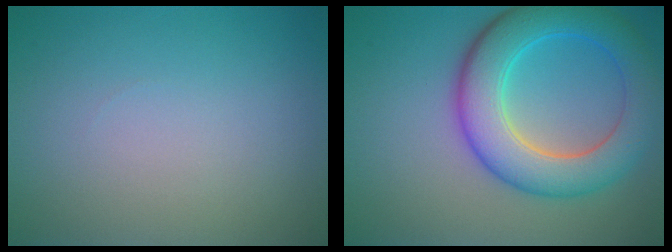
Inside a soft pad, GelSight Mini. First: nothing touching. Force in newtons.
{"total": 7.9, "press": 7.9, "slide": 0.3}